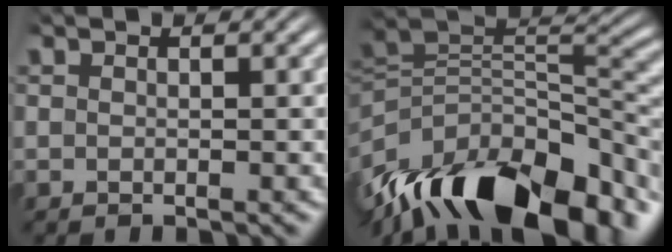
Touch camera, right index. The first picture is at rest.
{"total": 17.2, "force": [-5.1, 10.3, 12.7], "torque": [-0.228, -0.044, -0.059]}